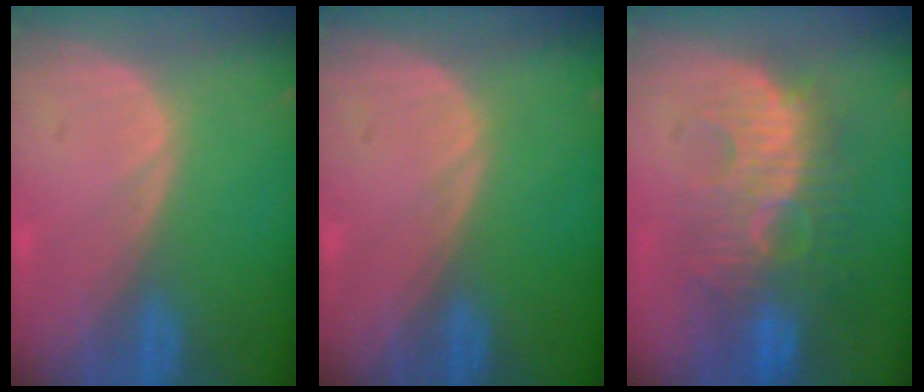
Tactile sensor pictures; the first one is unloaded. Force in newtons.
{"total": 0.0}
{"total": 10.0, "press": 9.6, "slide": 2.7}